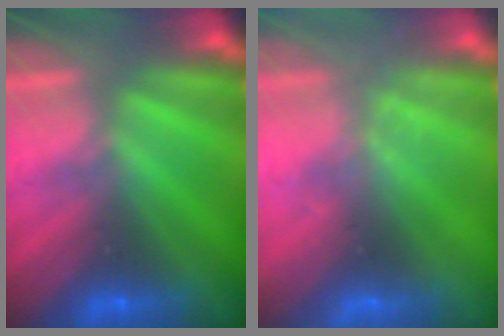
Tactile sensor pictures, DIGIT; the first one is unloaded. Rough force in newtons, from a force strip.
{"total": 2.3}